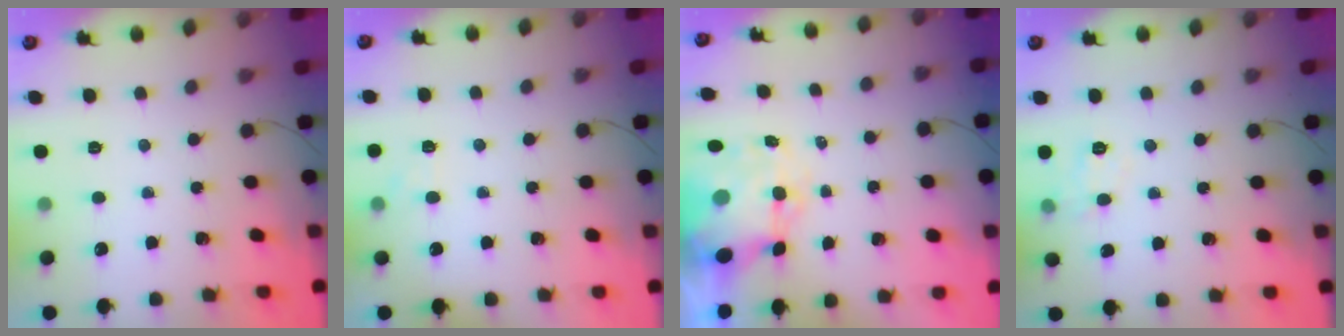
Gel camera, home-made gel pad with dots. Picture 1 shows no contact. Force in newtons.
{"total": 4.6, "press": 4.3, "slide": 1.5}
{"total": 10.3, "press": 10.0, "slide": 2.6}
{"total": 7.6, "press": 7.5, "slide": 1.3}